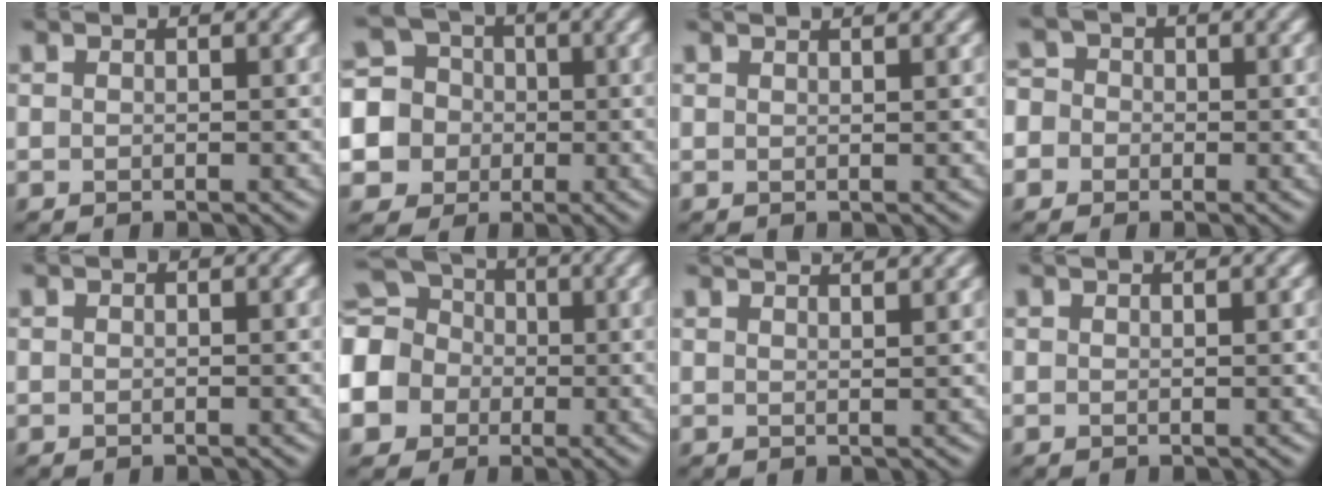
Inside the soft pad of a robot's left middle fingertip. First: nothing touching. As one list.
[{"total": 7.5, "force": [-1.1, 7.2, 2.0], "torque": [-0.051, 0.015, -0.048]}, {"total": 2.7, "force": [2.1, 1.0, 1.3], "torque": [0.001, 0.010, -0.002]}, {"total": 4.2, "force": [-0.6, 3.9, 1.4], "torque": [-0.016, 0.025, -0.046]}, {"total": 0.0}, {"total": 10.9, "force": [-1.1, 9.9, 4.5], "torque": [-0.125, 0.008, -0.051]}, {"total": 4.7, "force": [3.7, 1.7, 2.4], "torque": [-0.009, 0.033, 0.016]}, {"total": 1.5, "force": [1.2, 0.4, 0.7], "torque": [-0.004, 0.000, 0.005]}]